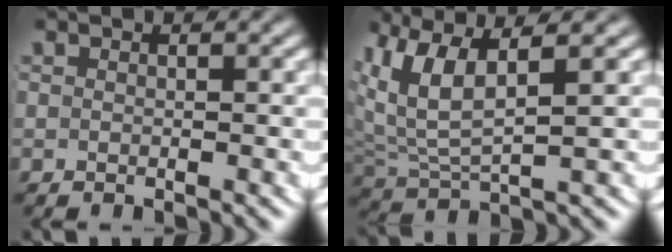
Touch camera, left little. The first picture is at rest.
{"total": 7.3, "force": [2.4, 4.6, 5.2], "torque": [-0.134, 0.001, 0.044]}